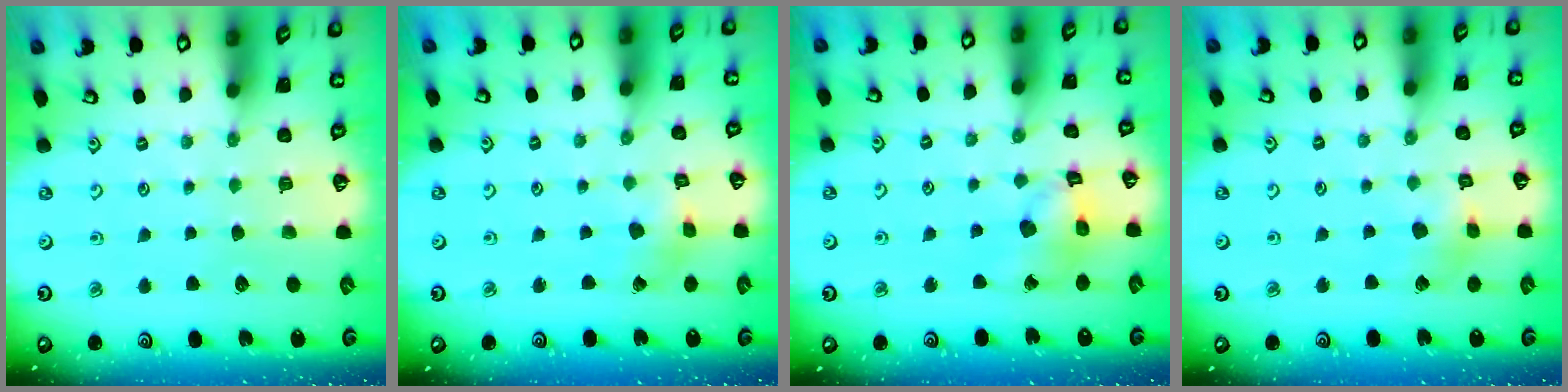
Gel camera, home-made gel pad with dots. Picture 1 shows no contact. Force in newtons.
{"total": 2.4, "press": 2.4, "slide": 0.5}
{"total": 11.3, "press": 11.2, "slide": 1.4}
{"total": 5.6, "press": 5.6, "slide": 0.5}